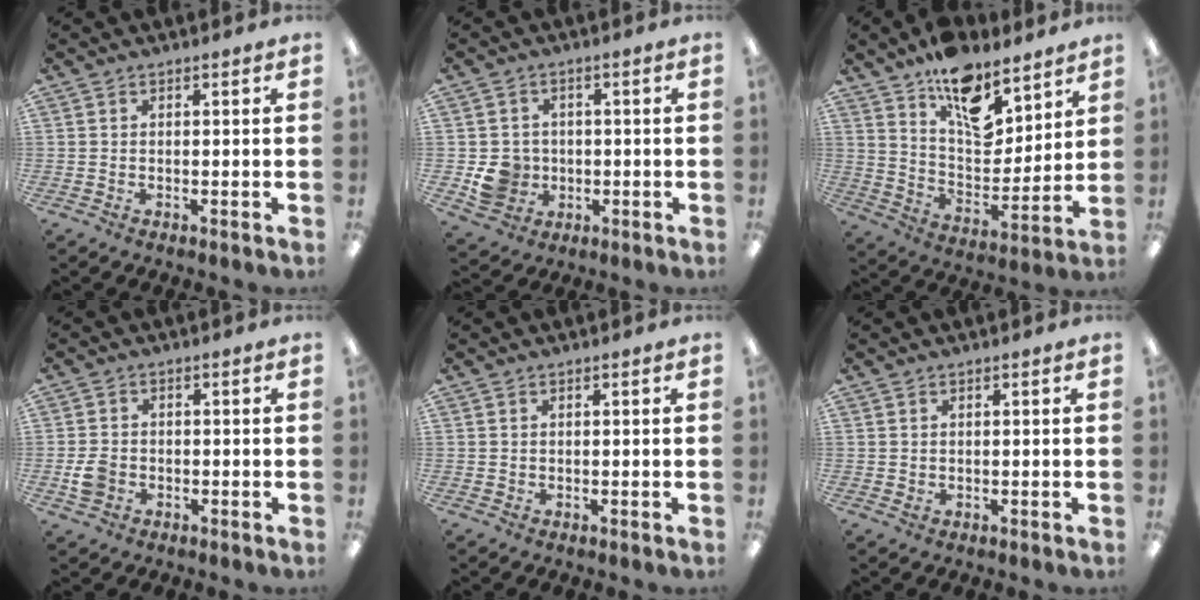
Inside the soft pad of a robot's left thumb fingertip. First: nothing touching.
{"total": 6.9, "force": [-1.1, 6.5, 2.0], "torque": [-0.040, 0.012, -0.013]}
{"total": 15.0, "force": [10.5, 7.5, 7.6], "torque": [-0.110, -0.069, 0.186]}
{"total": 4.4, "force": [-1.3, 3.5, 2.2], "torque": [-0.034, 0.003, -0.023]}
{"total": 0.7, "force": [0.3, 0.6, 0.1], "torque": [-0.001, 0.005, 0.004]}
{"total": 1.0, "force": [0.4, 0.9, 0.3], "torque": [0.001, 0.002, 0.004]}